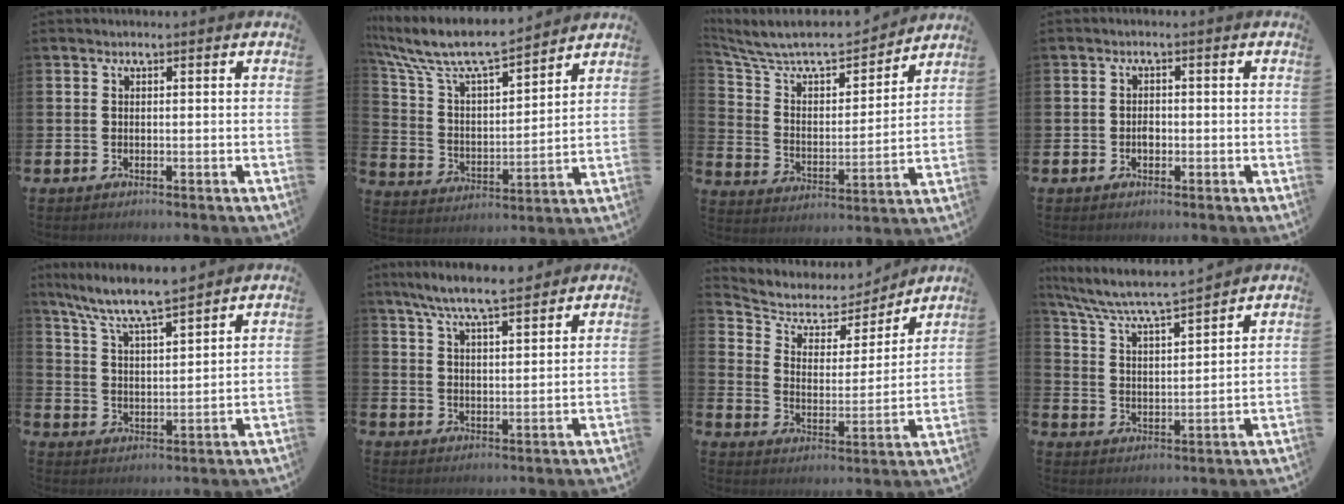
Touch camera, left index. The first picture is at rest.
{"total": 10.0, "force": [9.0, 2.2, 3.7], "torque": [-0.120, -0.058, 0.157]}
{"total": 9.3, "force": [8.3, 2.6, 3.0], "torque": [-0.107, -0.057, 0.142]}
{"total": 1.4, "force": [-0.4, 1.1, 0.8], "torque": [-0.008, 0.001, -0.010]}
{"total": 8.1, "force": [7.4, 0.5, 3.0], "torque": [-0.091, -0.042, 0.133]}
{"total": 7.4, "force": [6.8, 0.8, 2.8], "torque": [-0.072, -0.025, 0.123]}
{"total": 5.4, "force": [4.5, 2.8, 1.2], "torque": [-0.060, -0.033, 0.071]}
{"total": 6.4, "force": [6.0, 0.1, 2.2], "torque": [-0.072, -0.043, 0.101]}